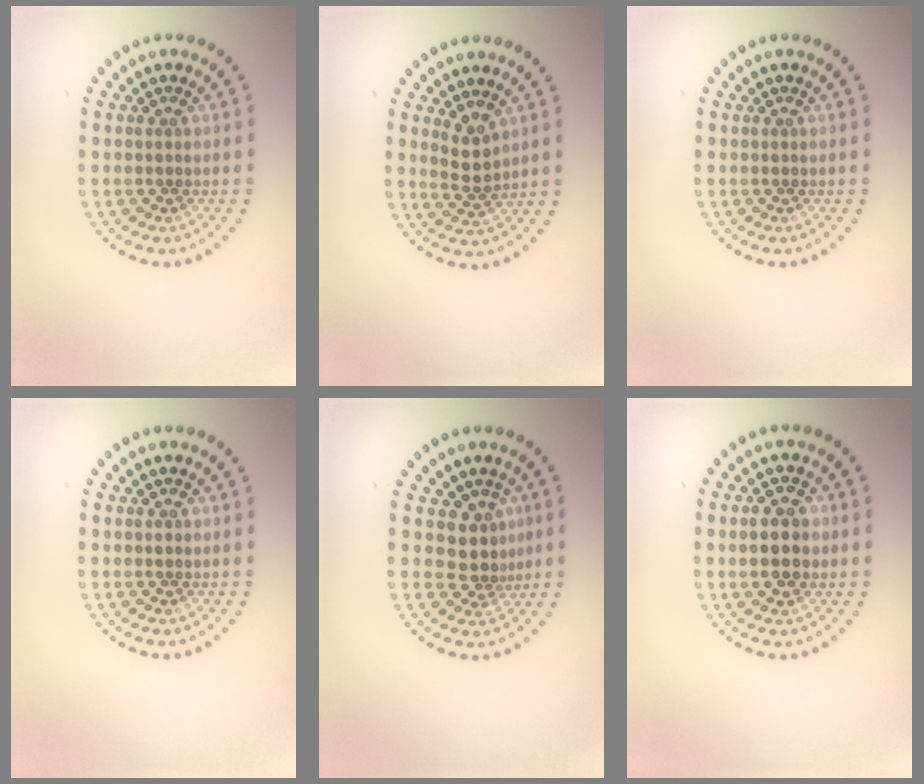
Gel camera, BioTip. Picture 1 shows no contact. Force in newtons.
{"total": 2.2, "press": 2.0, "slide": 1.1}
{"total": 0.0}
{"total": 0.5, "press": 0.5, "slide": 0.1}
{"total": 2.7, "press": 2.0, "slide": 1.8}
{"total": 4.1, "press": 4.1, "slide": 0.3}